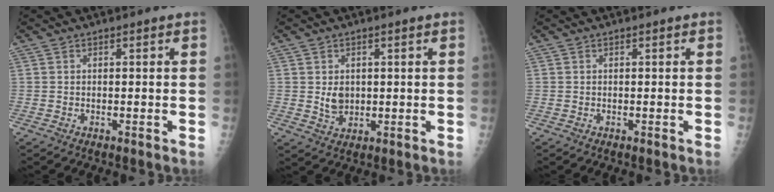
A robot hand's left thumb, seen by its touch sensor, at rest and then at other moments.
{"total": 3.5, "force": [0.6, 2.7, 2.2], "torque": [-0.026, -0.009, 0.020]}
{"total": 0.0}